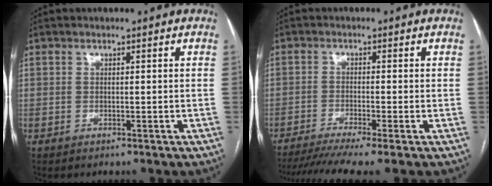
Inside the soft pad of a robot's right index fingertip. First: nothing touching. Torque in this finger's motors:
{"motor_torque": [0.46, -0.43, 0.23, 0.05]}